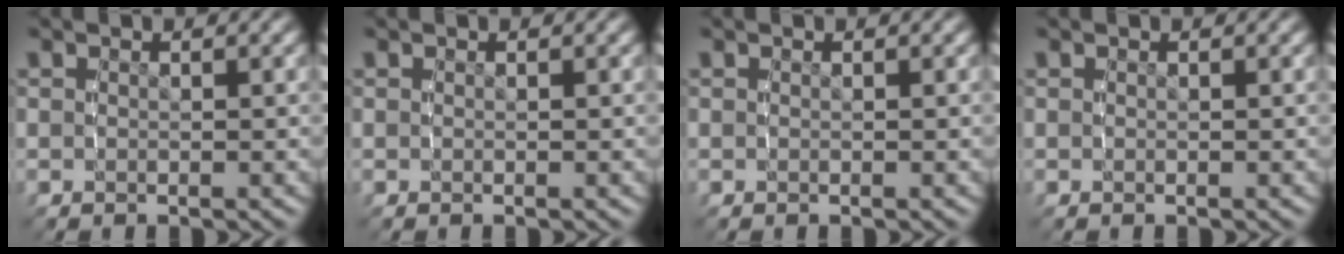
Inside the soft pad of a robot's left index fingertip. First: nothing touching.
{"total": 0.0}
{"total": 0.0}
{"total": 0.0}